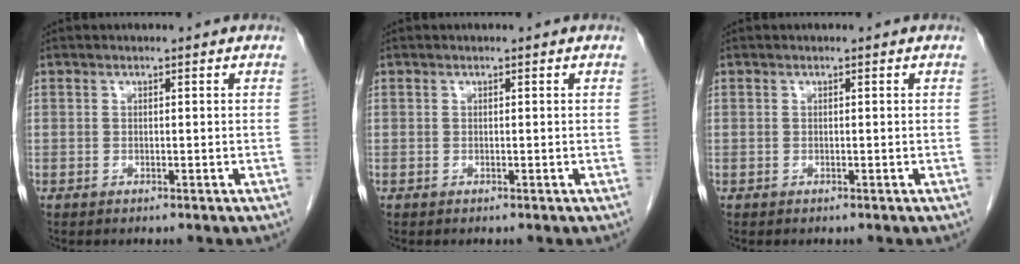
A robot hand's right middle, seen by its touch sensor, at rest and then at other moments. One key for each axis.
{"total": 0.0}
{"total": 0.0}